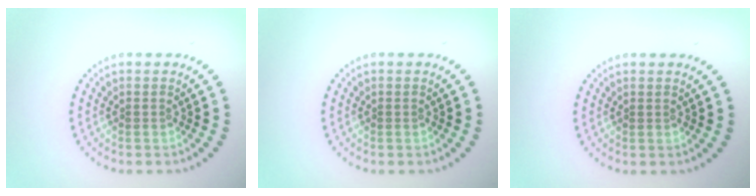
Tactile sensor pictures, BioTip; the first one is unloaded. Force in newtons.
{"total": 0.0}
{"total": 0.0}